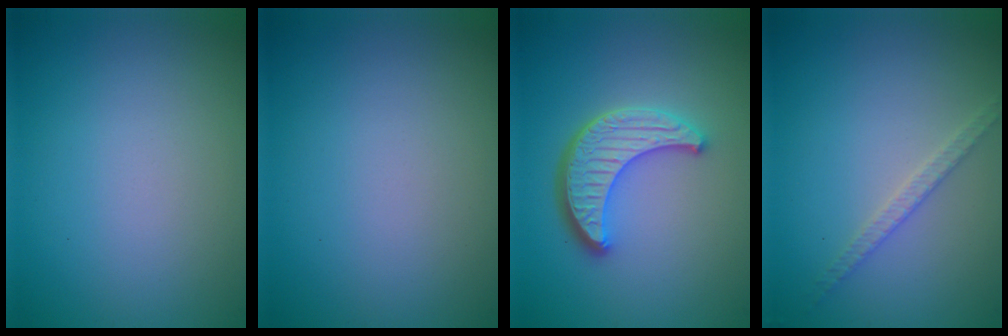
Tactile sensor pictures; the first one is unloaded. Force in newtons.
{"total": 0.0}
{"total": 4.5, "press": 3.7, "slide": 2.6}
{"total": 1.7, "press": 1.7, "slide": 0.2}